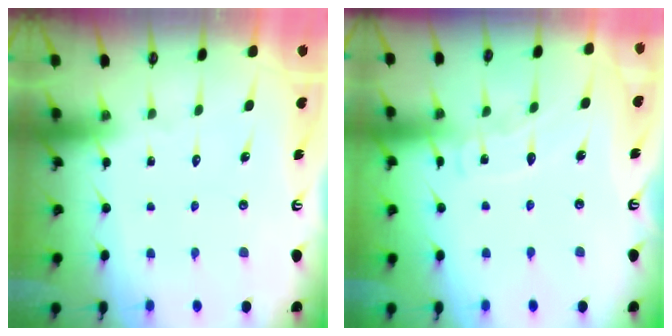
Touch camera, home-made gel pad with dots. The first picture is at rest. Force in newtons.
{"total": 6.4, "press": 6.3, "slide": 0.6}